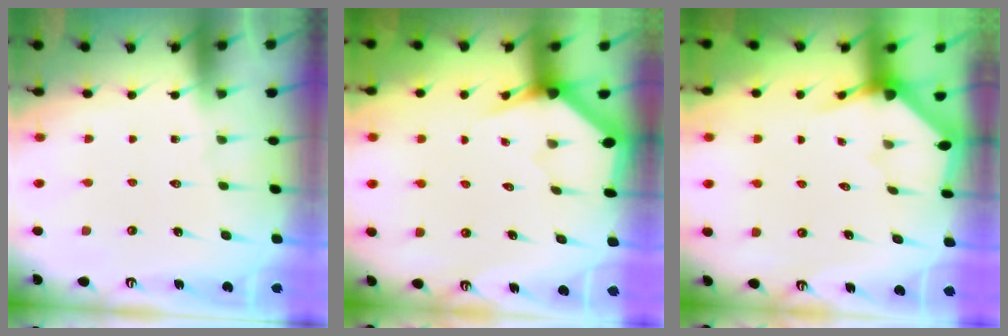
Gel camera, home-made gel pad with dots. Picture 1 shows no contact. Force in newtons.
{"total": 3.2, "press": 3.2, "slide": 0.1}
{"total": 3.3, "press": 3.3, "slide": 0.3}